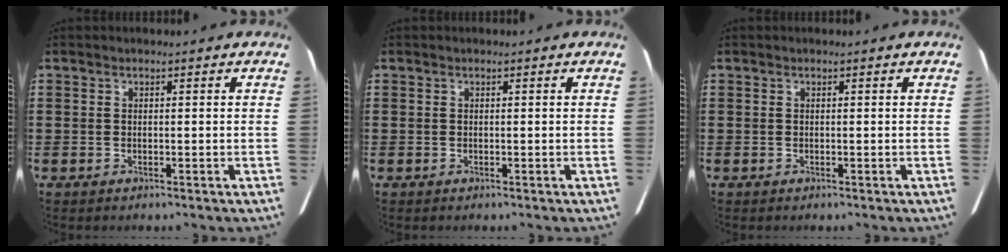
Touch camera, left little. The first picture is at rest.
{"total": 0.0}
{"total": 0.0}